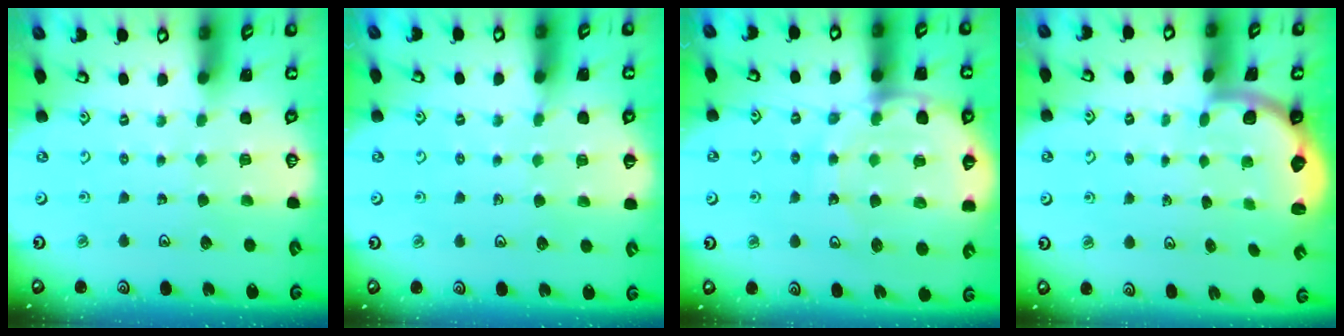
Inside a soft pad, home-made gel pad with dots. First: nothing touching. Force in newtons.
{"total": 3.3, "press": 3.3, "slide": 0.5}
{"total": 14.4, "press": 14.1, "slide": 3.2}
{"total": 2.2, "press": 2.1, "slide": 0.8}